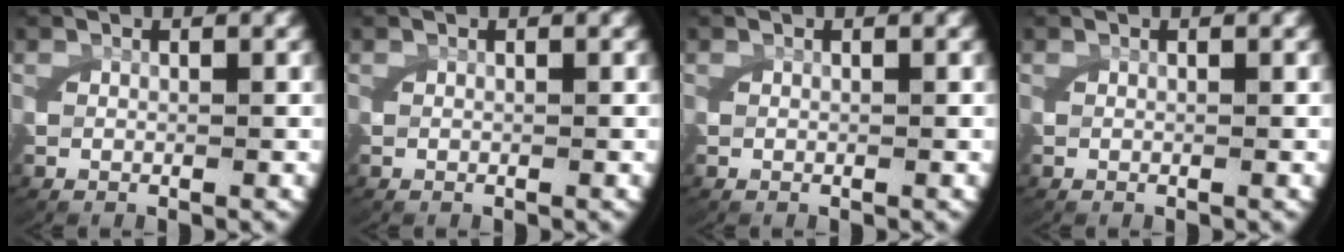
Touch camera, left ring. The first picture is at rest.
{"total": 0.0}
{"total": 0.0}
{"total": 0.0}